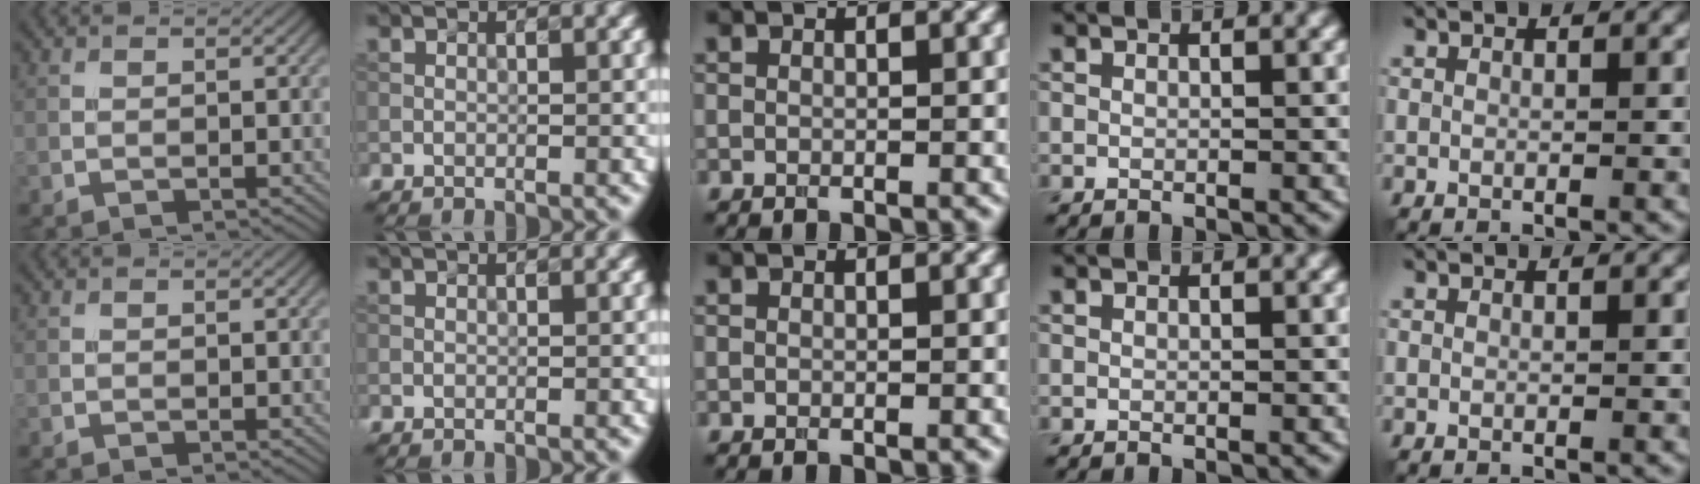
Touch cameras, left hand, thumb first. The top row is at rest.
{}